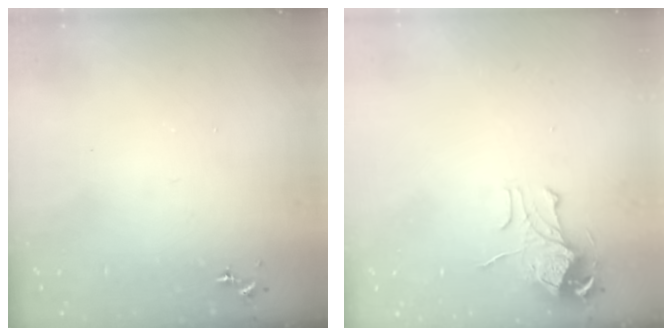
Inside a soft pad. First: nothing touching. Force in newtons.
{"total": 8.6, "press": 8.6, "slide": 0.8}